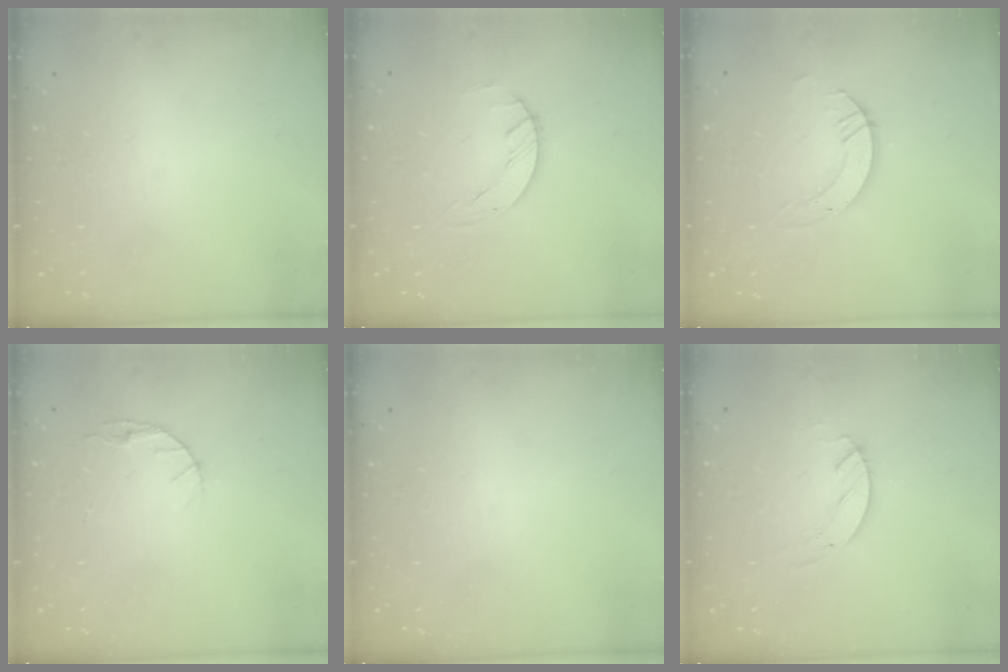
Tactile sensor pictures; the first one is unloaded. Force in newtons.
{"total": 1.5, "press": 1.5, "slide": 0.2}
{"total": 5.0, "press": 5.0, "slide": 0.3}
{"total": 5.0, "press": 4.9, "slide": 0.6}
{"total": 0.0}
{"total": 2.4, "press": 2.4, "slide": 0.2}